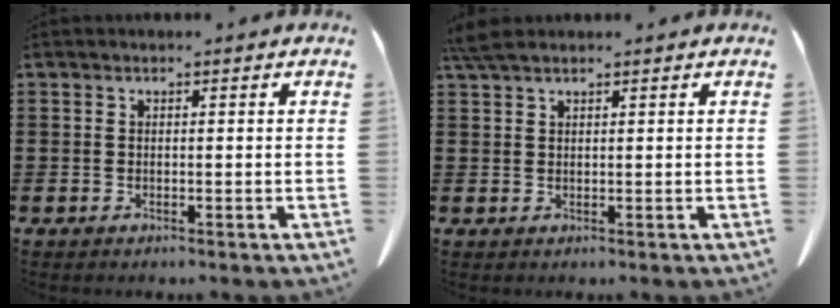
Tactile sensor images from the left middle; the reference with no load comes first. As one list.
[{"total": 2.5, "force": [1.9, 0.6, 1.5], "torque": [-0.034, 0.004, 0.035]}]